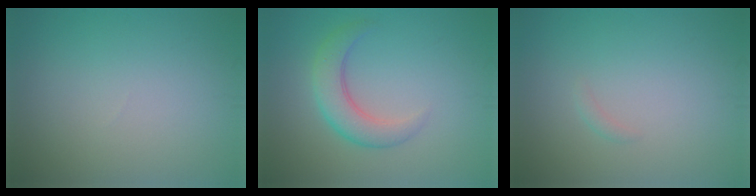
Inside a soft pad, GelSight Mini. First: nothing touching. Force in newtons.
{"total": 3.9, "press": 3.9, "slide": 0.2}
{"total": 0.5, "press": 0.5, "slide": 0.1}